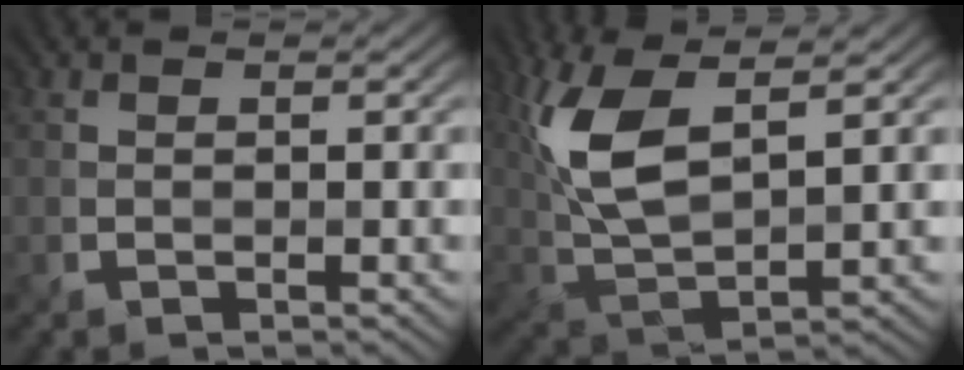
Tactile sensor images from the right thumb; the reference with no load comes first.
{"total": 10.7, "force": [4.1, 4.0, 9.0], "torque": [-0.218, 0.008, 0.087]}